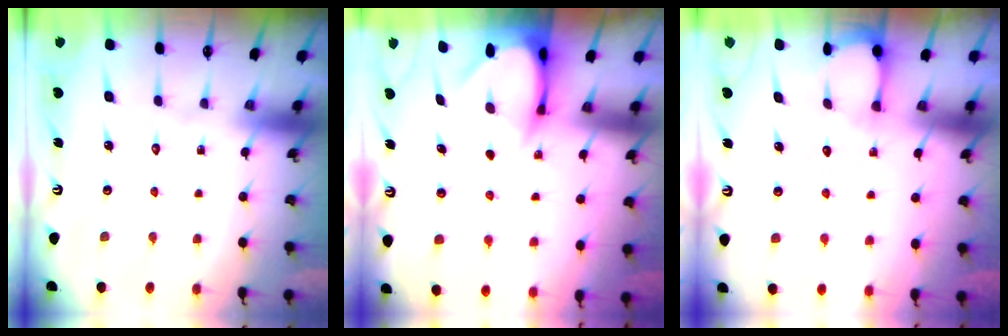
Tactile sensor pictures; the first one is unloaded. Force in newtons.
{"total": 3.5, "press": 3.5, "slide": 0.3}
{"total": 3.4, "press": 3.4, "slide": 0.3}